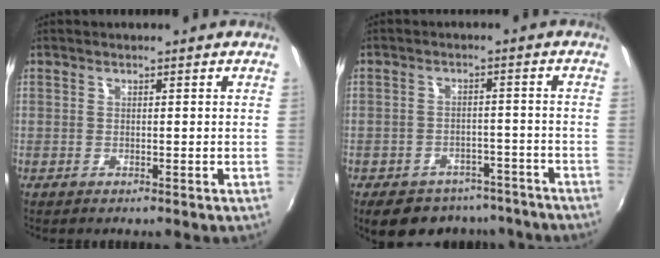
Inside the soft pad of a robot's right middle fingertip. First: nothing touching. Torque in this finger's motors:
{"motor_torque": [1.04, -1.11, 0.12, 0.04]}